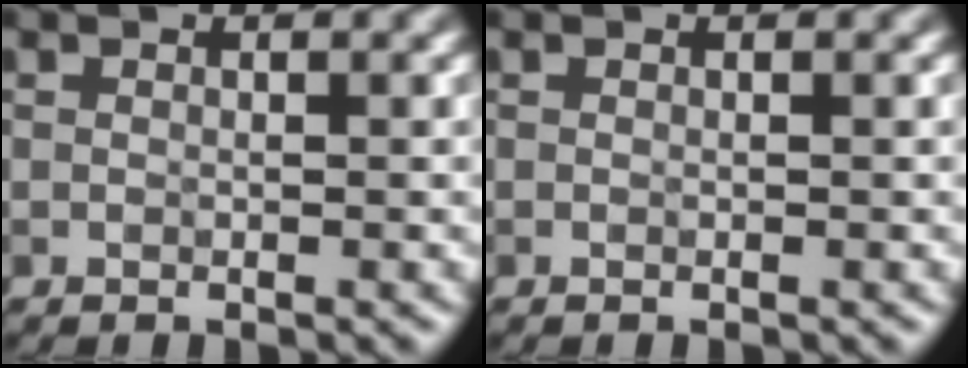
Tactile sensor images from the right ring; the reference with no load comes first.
{"total": 0.0}